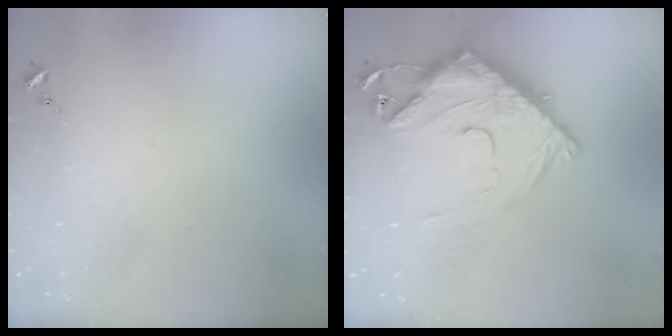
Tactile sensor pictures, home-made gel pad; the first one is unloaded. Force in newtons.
{"total": 16.1, "press": 16.0, "slide": 1.6}